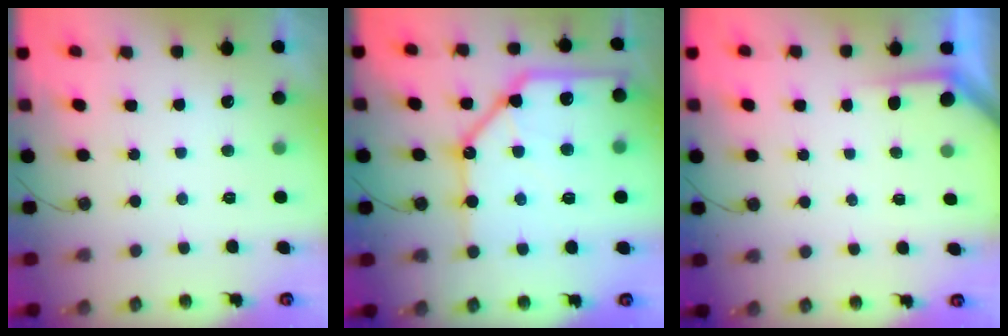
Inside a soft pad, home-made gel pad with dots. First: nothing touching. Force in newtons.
{"total": 24.1, "press": 23.9, "slide": 3.0}
{"total": 1.9, "press": 1.9, "slide": 0.2}